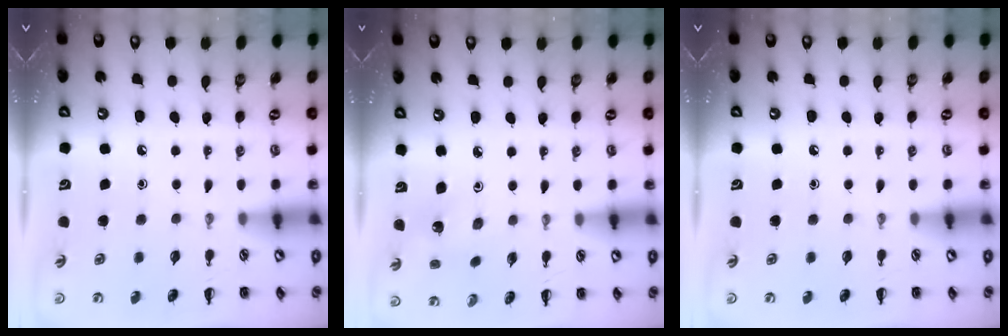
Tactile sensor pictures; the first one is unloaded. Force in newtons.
{"total": 1.6, "press": 1.5, "slide": 0.7}
{"total": 0.0}